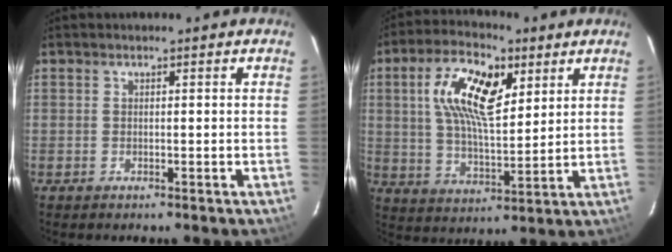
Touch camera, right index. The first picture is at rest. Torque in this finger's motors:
{"motor_torque": [0.45, 0.27, 0.74, 0.21]}